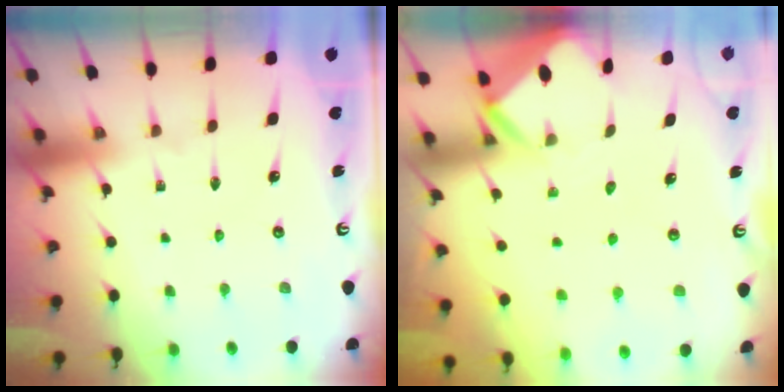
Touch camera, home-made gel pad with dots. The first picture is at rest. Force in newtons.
{"total": 3.0, "press": 3.0, "slide": 0.2}